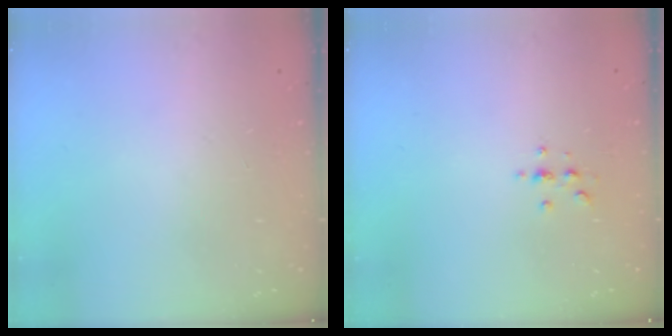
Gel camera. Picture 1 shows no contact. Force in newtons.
{"total": 2.2, "press": 2.1, "slide": 0.2}